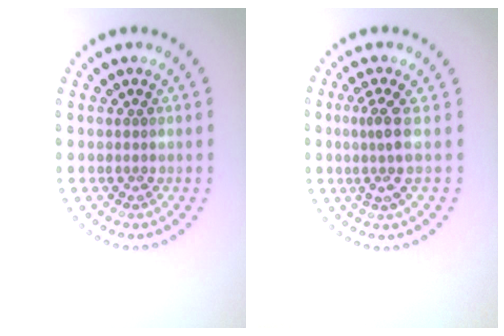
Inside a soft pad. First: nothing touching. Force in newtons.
{"total": 2.6, "press": 1.8, "slide": 1.9}